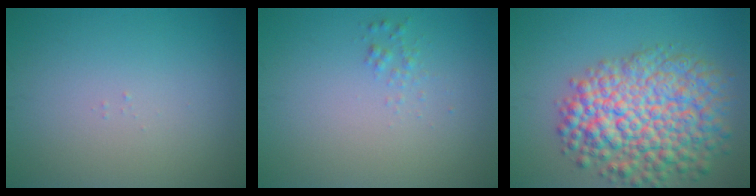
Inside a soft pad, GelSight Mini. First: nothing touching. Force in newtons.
{"total": 0.8, "press": 0.8, "slide": 0.0}
{"total": 10.1, "press": 10.1, "slide": 0.4}